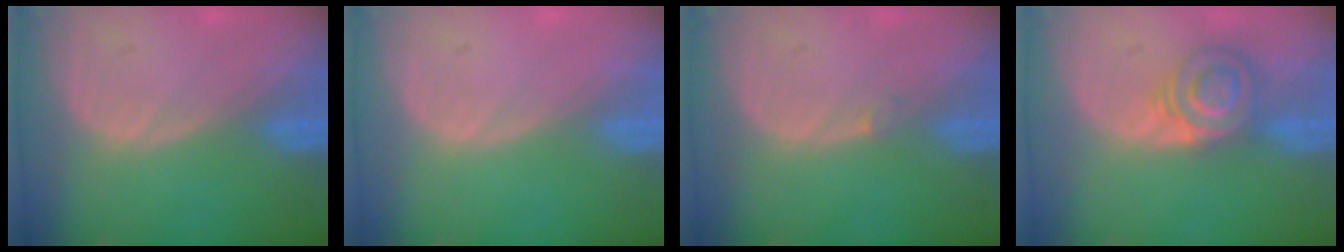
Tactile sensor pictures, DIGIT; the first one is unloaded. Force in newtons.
{"total": 0.0}
{"total": 0.6, "press": 0.5, "slide": 0.3}
{"total": 5.7, "press": 5.6, "slide": 0.9}